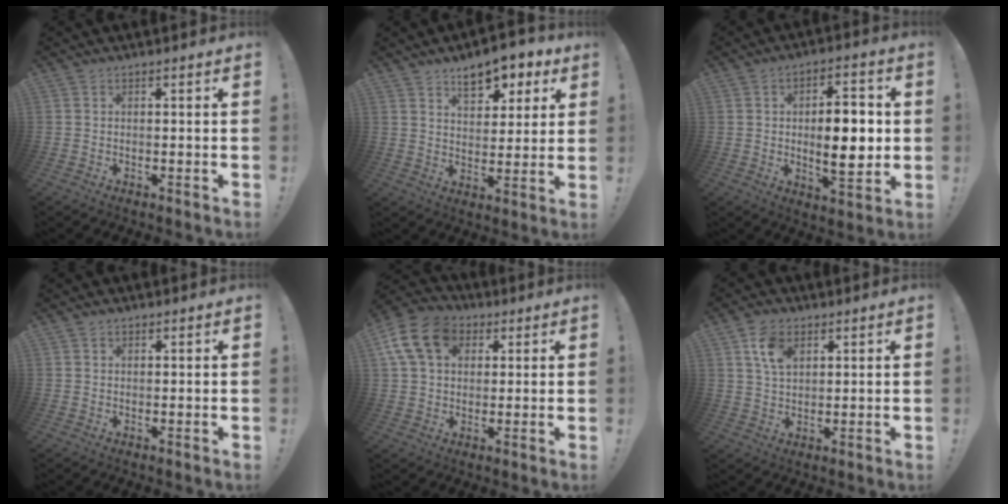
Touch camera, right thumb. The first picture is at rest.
{"total": 10.1, "force": [6.4, 5.4, 5.8], "torque": [-0.070, -0.037, 0.113]}
{"total": 13.0, "force": [-0.2, 5.7, 11.7], "torque": [-0.173, 0.001, -0.010]}
{"total": 1.0, "force": [0.8, 0.6, 0.2], "torque": [0.003, -0.003, 0.014]}
{"total": 15.2, "force": [5.4, 11.3, 8.5], "torque": [-0.140, -0.010, 0.108]}
{"total": 8.0, "force": [3.9, 5.2, 4.7], "torque": [-0.079, -0.005, 0.073]}